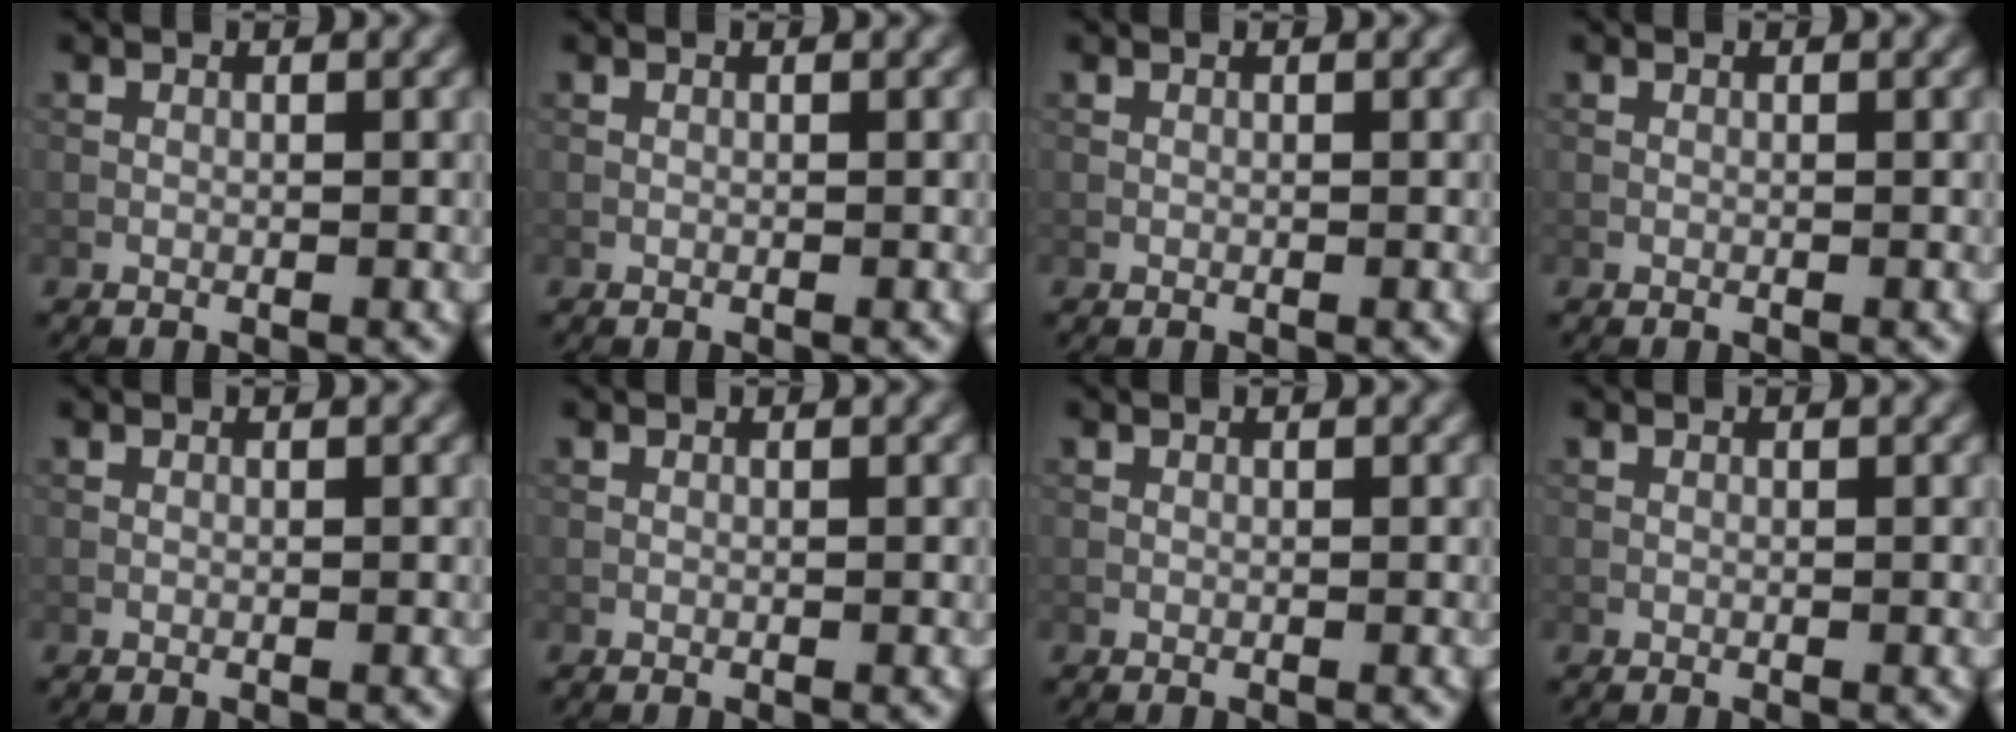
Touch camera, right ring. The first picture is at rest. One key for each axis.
{"total": 0.0}
{"total": 0.0}
{"total": 0.0}
{"total": 0.0}
{"total": 0.0}
{"total": 0.0}
{"total": 0.0}